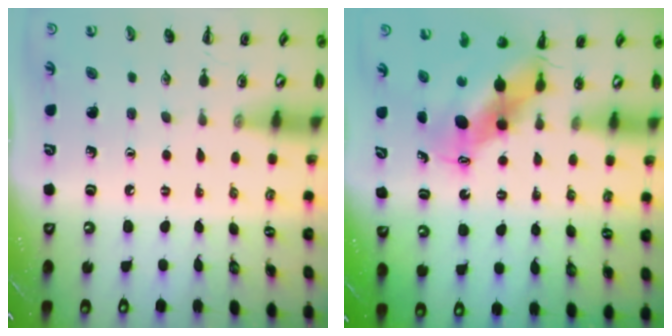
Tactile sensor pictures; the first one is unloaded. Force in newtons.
{"total": 7.9, "press": 7.7, "slide": 1.7}